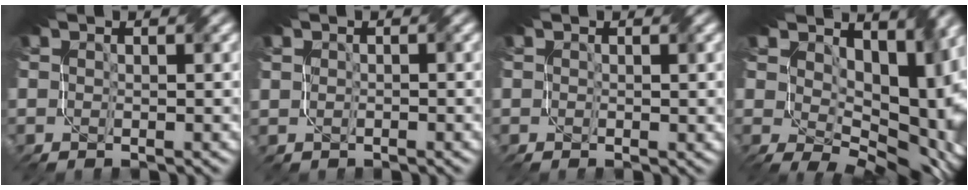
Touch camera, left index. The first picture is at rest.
{"total": 0.9, "force": [0.1, 0.3, -0.8], "torque": [0.012, -0.001, 0.005]}
{"total": 0.6, "force": [0.1, 0.3, 0.5], "torque": [-0.006, -0.005, -0.001]}
{"total": 12.5, "force": [2.0, 8.4, 9.0], "torque": [-0.143, -0.028, 0.051]}